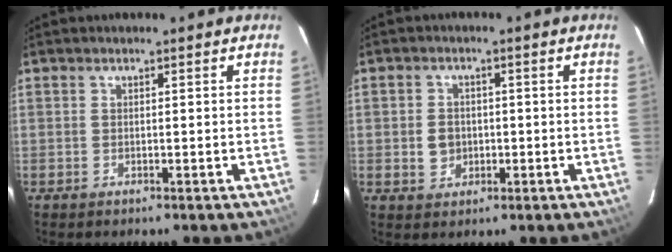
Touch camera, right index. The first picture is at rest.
{"total": 3.8, "force": [-0.4, 3.6, 1.2], "torque": [-0.027, 0.009, -0.001]}